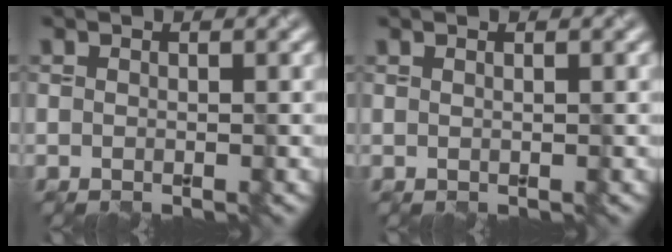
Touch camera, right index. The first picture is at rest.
{"total": 1.7, "force": [1.0, 0.9, 1.1], "torque": [-0.003, 0.011, -0.004]}